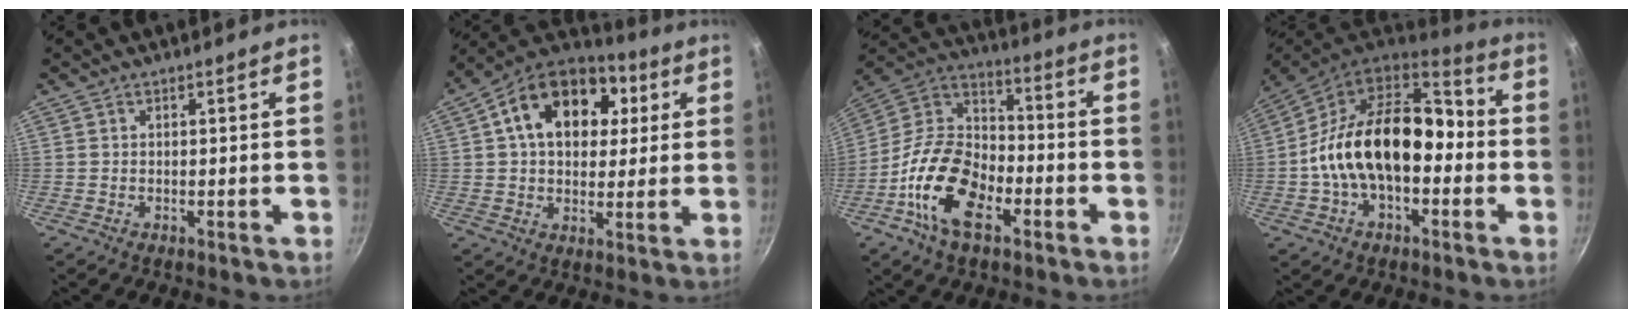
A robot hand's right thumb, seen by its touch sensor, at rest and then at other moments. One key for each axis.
{"total": 19.2, "fx": 5.2, "fy": 13.3, "fz": 12.8, "tx": -0.192, "ty": 0.015, "tz": 0.070}
{"total": 18.4, "fx": -7.5, "fy": 10.4, "fz": 13.1, "tx": -0.221, "ty": 0.051, "tz": -0.160}
{"total": 22.1, "fx": -2.3, "fy": 14.0, "fz": 16.9, "tx": -0.261, "ty": 0.057, "tz": -0.051}